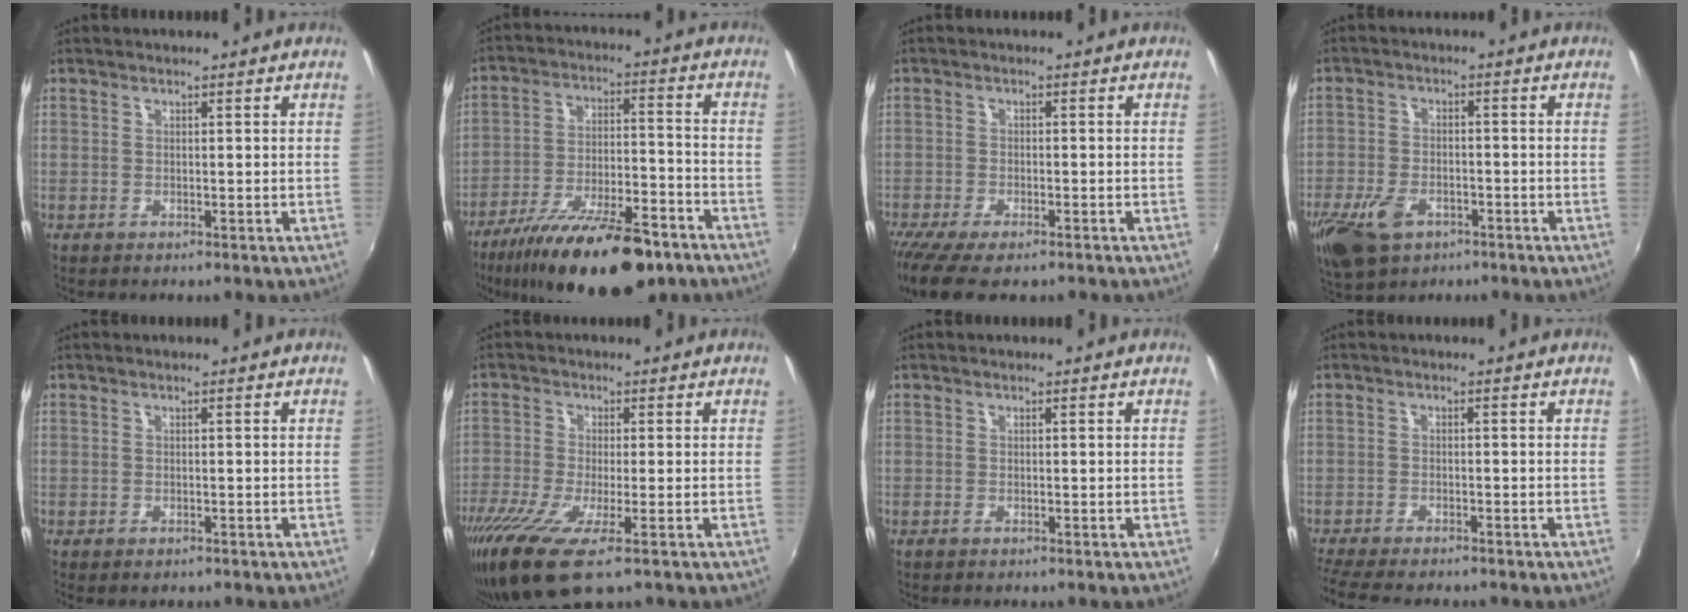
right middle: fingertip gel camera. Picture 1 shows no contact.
{"total": 22.4, "force": [-16.2, 6.9, 13.8], "torque": [-0.244, -0.035, -0.246]}
{"total": 9.7, "force": [-7.4, 2.9, 5.7], "torque": [-0.138, -0.047, -0.128]}
{"total": 10.9, "force": [-5.9, 6.6, 6.4], "torque": [-0.158, -0.018, -0.102]}
{"total": 1.1, "force": [-0.8, 0.6, 0.5], "torque": [-0.011, -0.007, -0.013]}
{"total": 10.7, "force": [-6.5, 2.1, 8.2], "torque": [-0.186, -0.049, -0.123]}
{"total": 0.0}
{"total": 8.6, "force": [-7.5, 1.5, 3.9], "torque": [-0.101, -0.033, -0.128]}